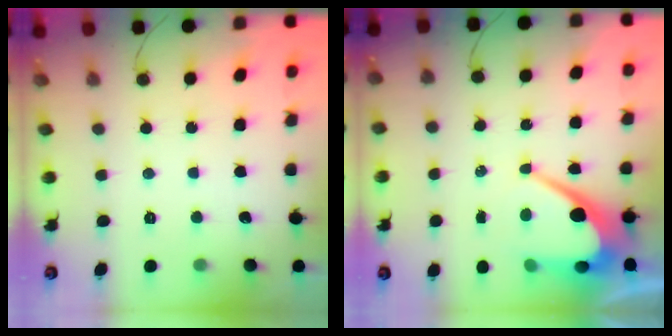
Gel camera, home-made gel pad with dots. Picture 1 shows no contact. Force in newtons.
{"total": 10.7, "press": 10.7, "slide": 0.8}